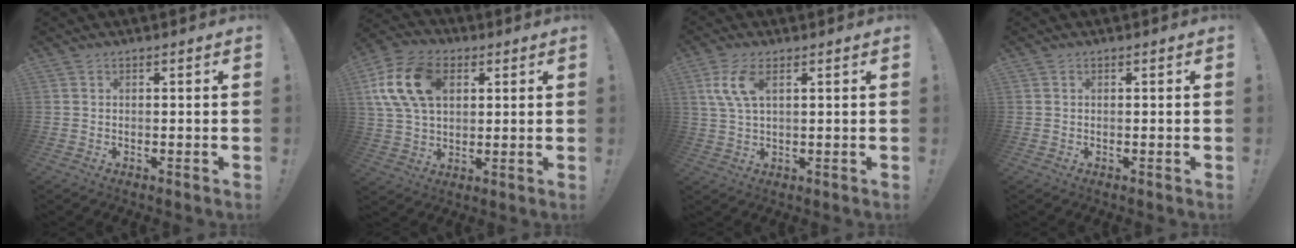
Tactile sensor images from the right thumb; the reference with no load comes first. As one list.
[{"total": 16.9, "force": [5.3, 11.6, 11.1], "torque": [-0.208, 0.000, 0.103]}, {"total": 7.3, "force": [2.6, 3.1, 6.0], "torque": [-0.123, 0.003, 0.050]}, {"total": 0.0}]